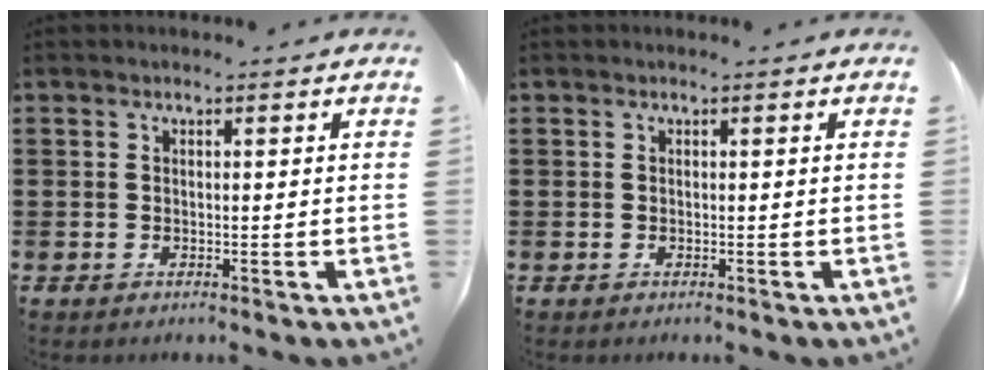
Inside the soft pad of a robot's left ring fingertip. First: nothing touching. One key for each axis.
{"total": 0.0}